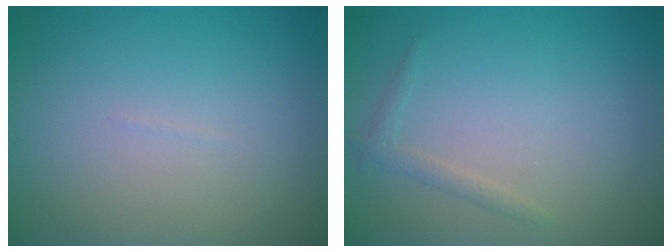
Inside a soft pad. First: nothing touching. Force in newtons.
{"total": 1.0, "press": 1.0, "slide": 0.0}